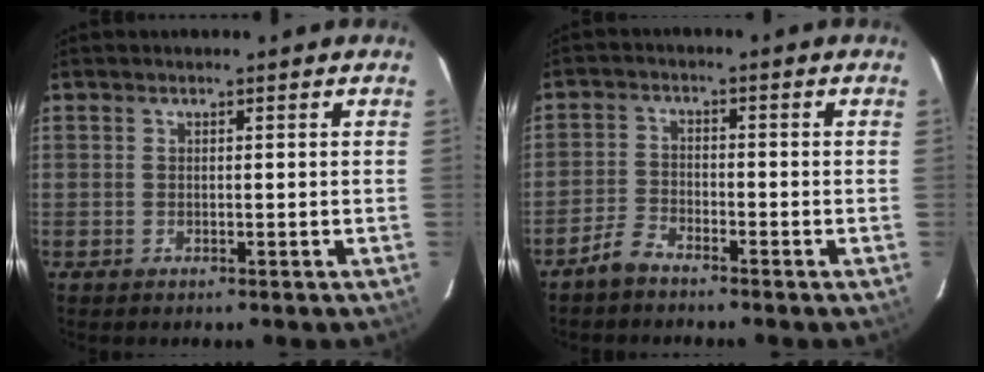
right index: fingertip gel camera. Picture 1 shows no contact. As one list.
[{"total": 3.7, "force": [-3.2, 1.2, 1.3], "torque": [-0.041, 0.008, -0.066]}]